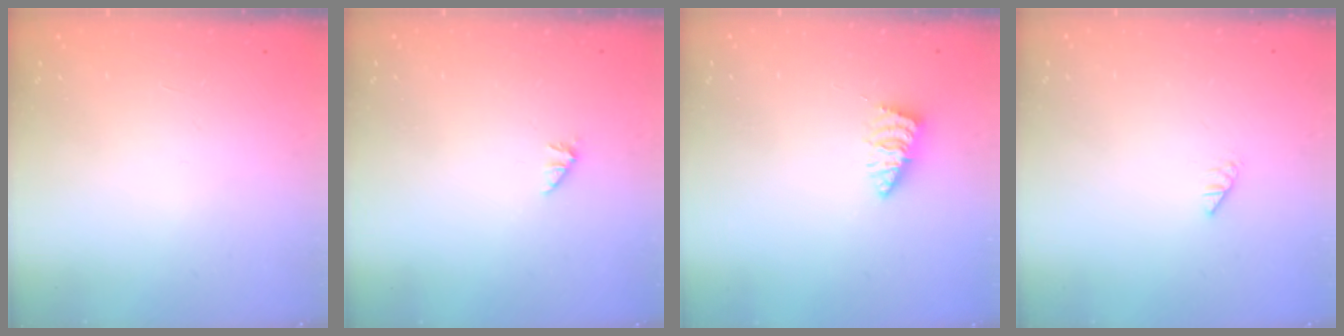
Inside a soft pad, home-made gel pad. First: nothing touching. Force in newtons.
{"total": 0.0}
{"total": 2.0, "press": 2.0, "slide": 0.2}
{"total": 0.0}